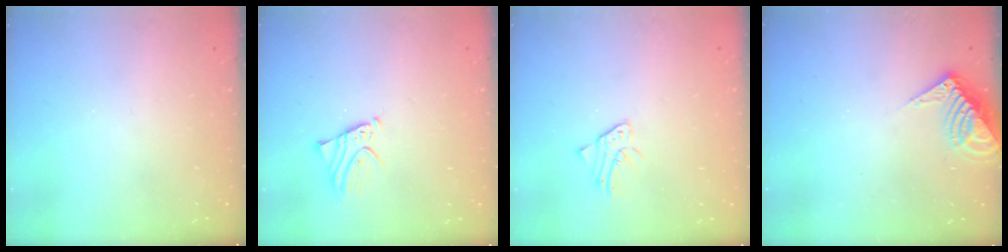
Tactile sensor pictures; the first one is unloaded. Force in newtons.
{"total": 2.2, "press": 2.2, "slide": 0.1}
{"total": 1.3, "press": 1.3, "slide": 0.1}
{"total": 8.0, "press": 8.0, "slide": 0.7}